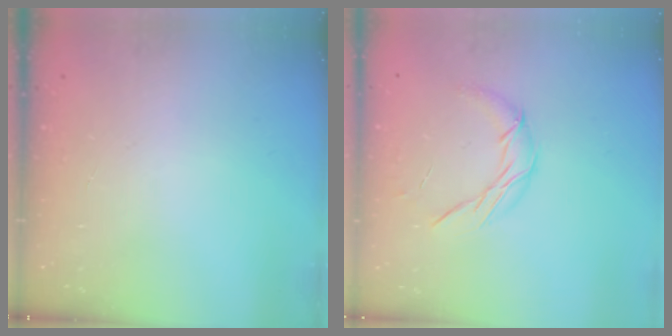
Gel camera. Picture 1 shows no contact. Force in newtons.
{"total": 7.9, "press": 7.9, "slide": 0.2}